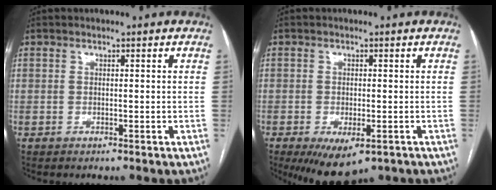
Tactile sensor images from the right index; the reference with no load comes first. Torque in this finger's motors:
{"motor_torque": [1.44, -0.70, 0.44, 0.09]}